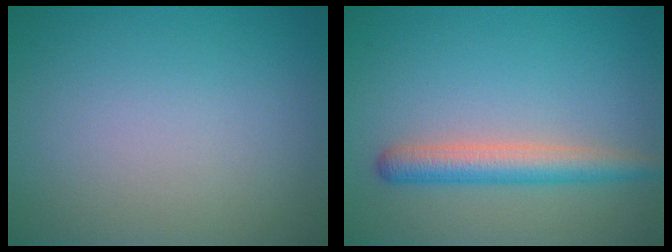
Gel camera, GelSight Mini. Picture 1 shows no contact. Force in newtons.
{"total": 3.6, "press": 3.6, "slide": 0.2}